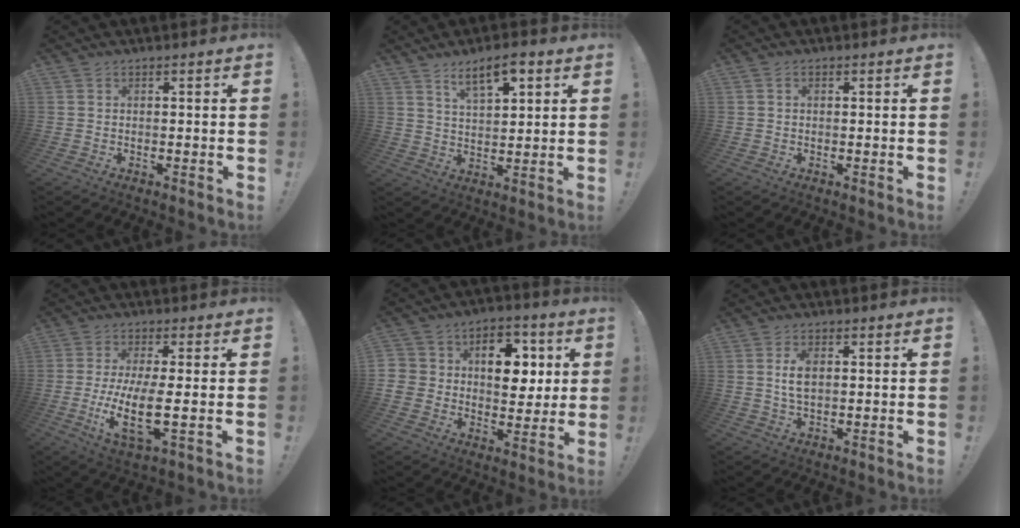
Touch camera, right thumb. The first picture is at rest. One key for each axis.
{"total": 8.4, "fx": 5.3, "fy": 3.1, "fz": 5.7, "tx": -0.087, "ty": -0.022, "tz": 0.091}
{"total": 0.8, "fx": 0.0, "fy": 0.7, "fz": 0.5, "tx": -0.009, "ty": 0.002, "tz": 0.000}
{"total": 11.3, "fx": -1.8, "fy": 2.8, "fz": 10.8, "tx": -0.223, "ty": -0.015, "tz": -0.034}
{"total": 13.1, "fx": 2.4, "fy": 10.2, "fz": 7.9, "tx": -0.105, "ty": 0.000, "tz": 0.047}
{"total": 4.9, "fx": 0.6, "fy": 2.6, "fz": 4.1, "tx": -0.071, "ty": -0.003, "tz": 0.005}